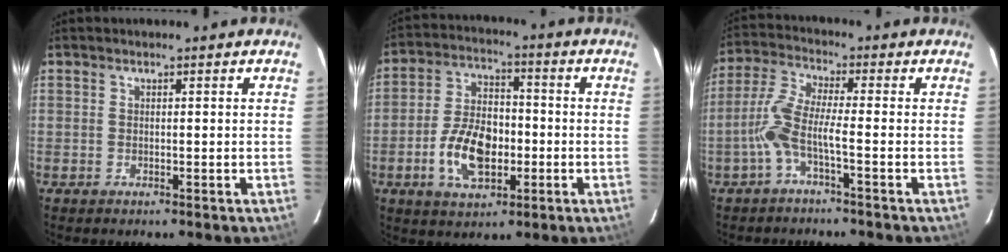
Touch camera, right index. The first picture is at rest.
{"total": 12.0, "force": [-3.5, 7.1, 9.1], "torque": [-0.183, 0.010, -0.055]}
{"total": 6.6, "force": [-2.7, 0.4, 6.0], "torque": [-0.144, 0.007, -0.053]}